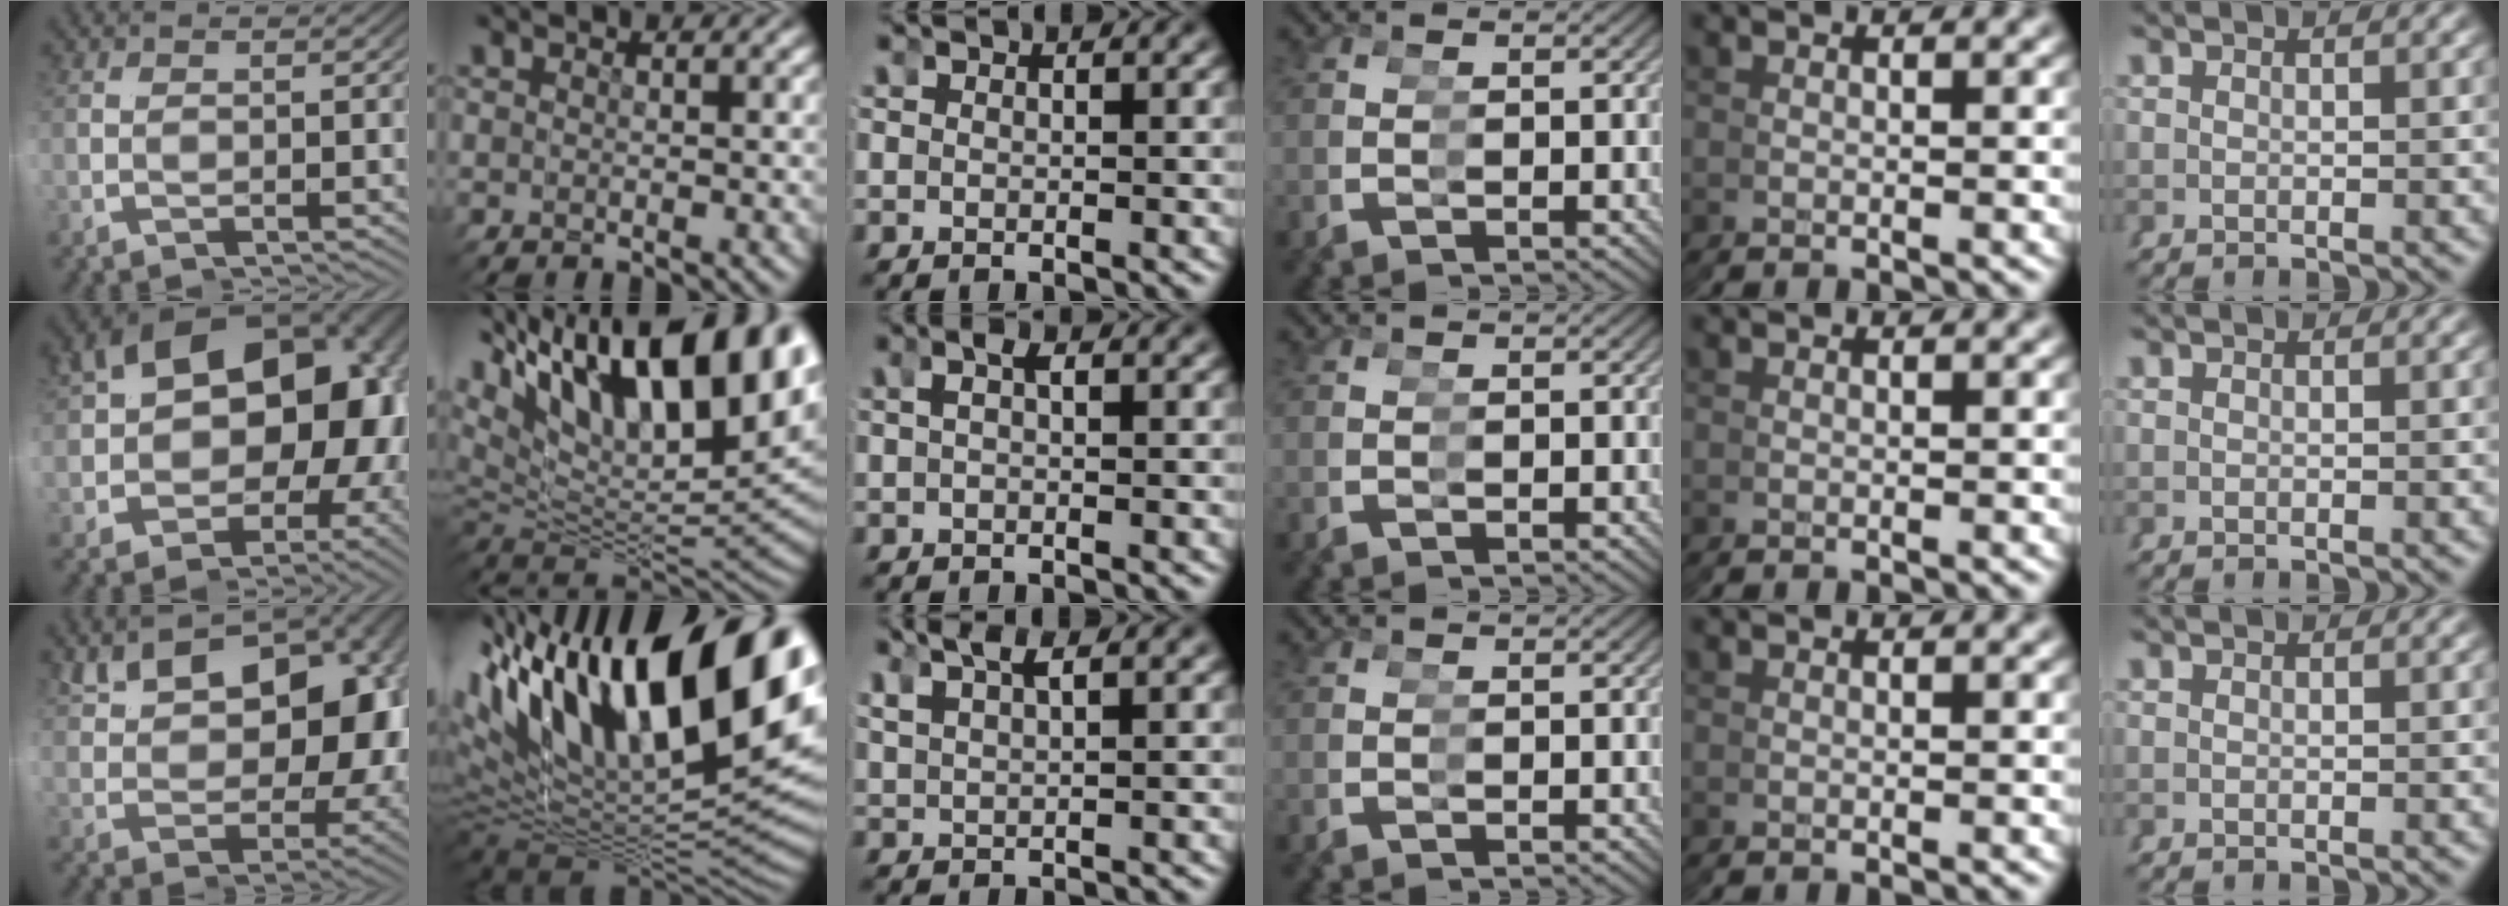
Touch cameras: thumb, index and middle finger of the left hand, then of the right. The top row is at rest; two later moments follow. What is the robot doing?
{"motion": "grasp_and_lifting", "object": "pipette"}